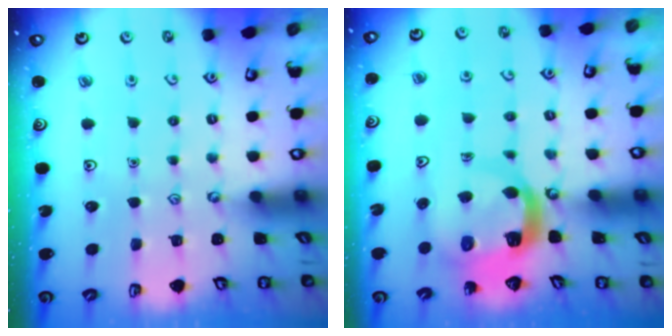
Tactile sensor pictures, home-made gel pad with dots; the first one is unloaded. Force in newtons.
{"total": 7.1, "press": 7.0, "slide": 0.7}